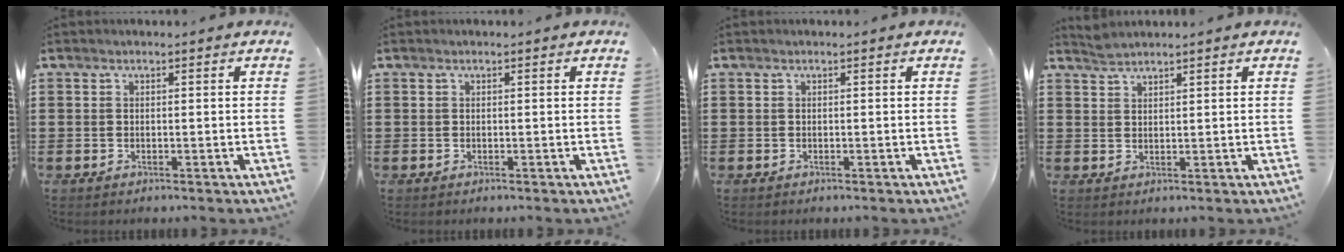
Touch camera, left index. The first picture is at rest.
{"total": 0.0}
{"total": 0.0}
{"total": 1.6, "force": [1.6, 0.0, 0.2], "torque": [-0.007, 0.001, 0.032]}